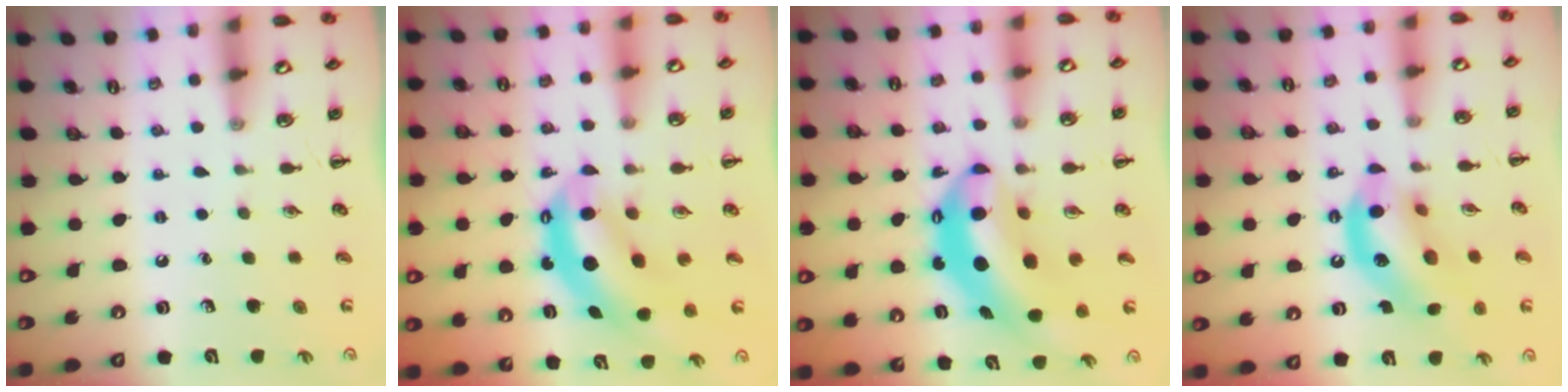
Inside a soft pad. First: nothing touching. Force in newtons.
{"total": 7.0, "press": 6.8, "slide": 1.7}
{"total": 9.9, "press": 9.6, "slide": 2.3}
{"total": 15.1, "press": 14.9, "slide": 2.4}